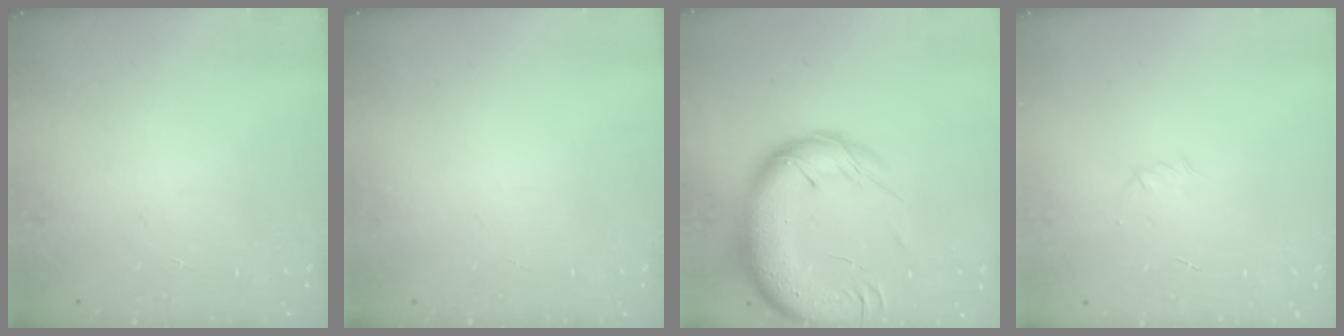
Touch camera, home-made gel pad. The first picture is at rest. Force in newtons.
{"total": 0.0}
{"total": 22.3, "press": 21.7, "slide": 5.0}
{"total": 2.9, "press": 2.8, "slide": 0.8}